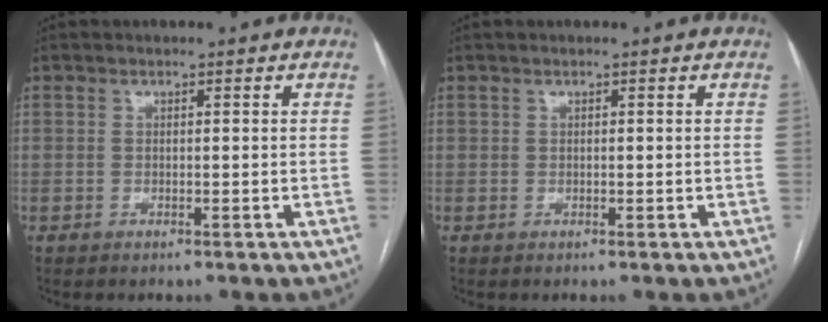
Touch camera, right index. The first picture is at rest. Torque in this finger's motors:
{"motor_torque": [0.00, 0.00, 0.00, 0.00]}